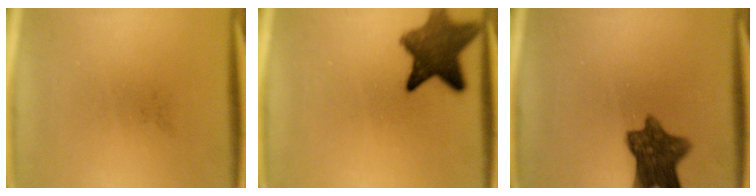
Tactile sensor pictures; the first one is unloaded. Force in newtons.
{"total": 9.6}
{"total": 9.2}